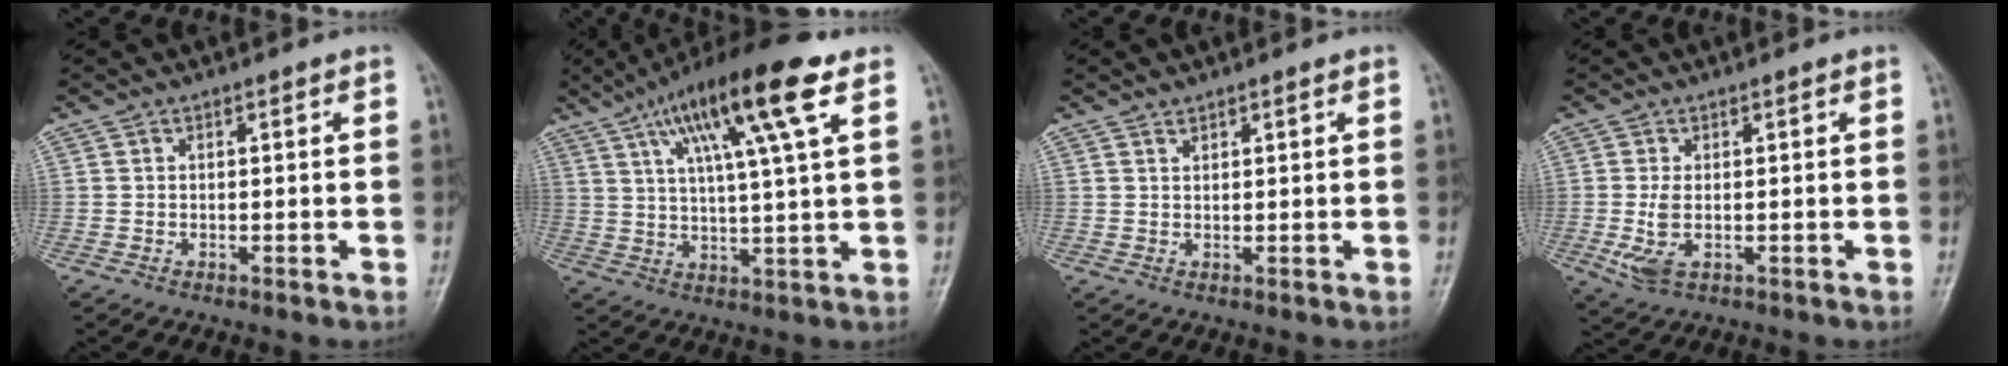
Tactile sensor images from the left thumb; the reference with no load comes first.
{"total": 16.6, "force": [7.7, 2.4, 14.5], "torque": [-0.249, -0.005, 0.126]}
{"total": 0.8, "force": [0.8, 0.3, 0.1], "torque": [0.006, -0.007, 0.012]}
{"total": 4.4, "force": [-0.7, 2.1, 3.8], "torque": [-0.090, -0.005, -0.006]}